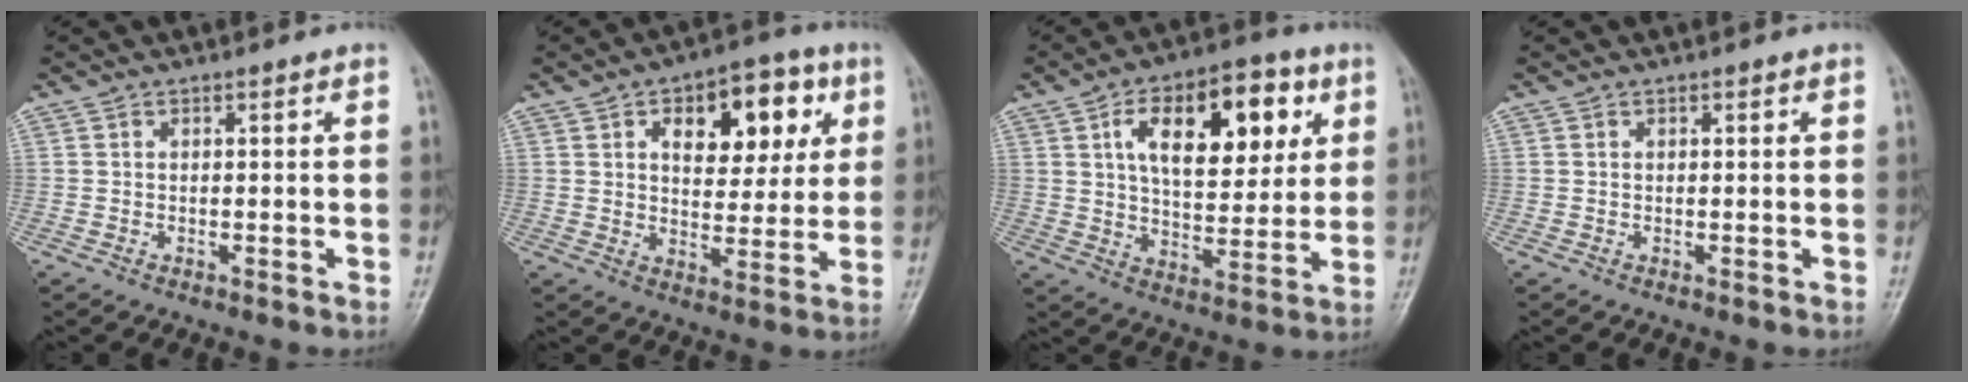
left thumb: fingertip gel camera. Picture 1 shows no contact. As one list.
[{"total": 14.6, "force": [5.5, 8.3, 10.7], "torque": [-0.098, -0.004, 0.080]}, {"total": 18.4, "force": [6.4, 9.7, 14.2], "torque": [-0.171, -0.008, 0.099]}, {"total": 0.0}]